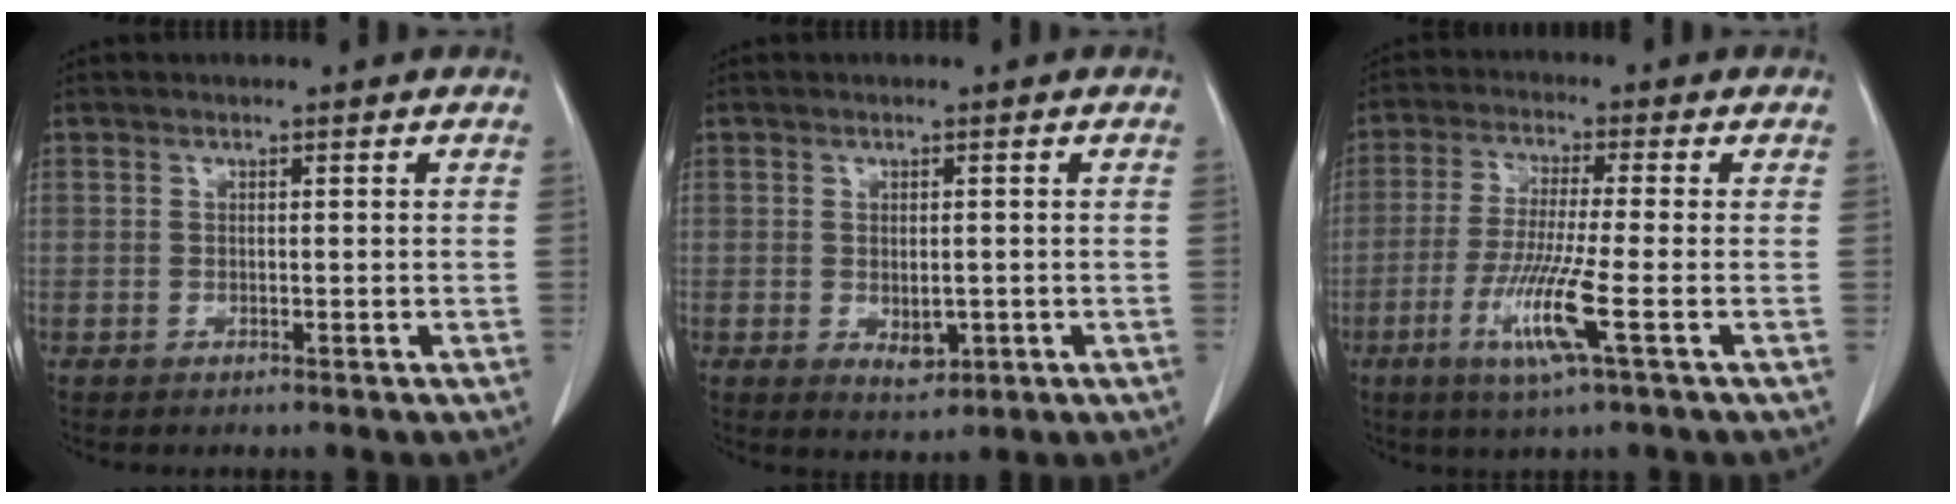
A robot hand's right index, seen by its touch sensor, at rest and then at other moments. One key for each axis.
{"total": 3.0, "fx": -0.6, "fy": 1.8, "fz": 2.4, "tx": -0.035, "ty": -0.006, "tz": 0.002}
{"total": 8.9, "fx": -3.3, "fy": -0.7, "fz": 8.2, "tx": -0.167, "ty": -0.025, "tz": -0.068}